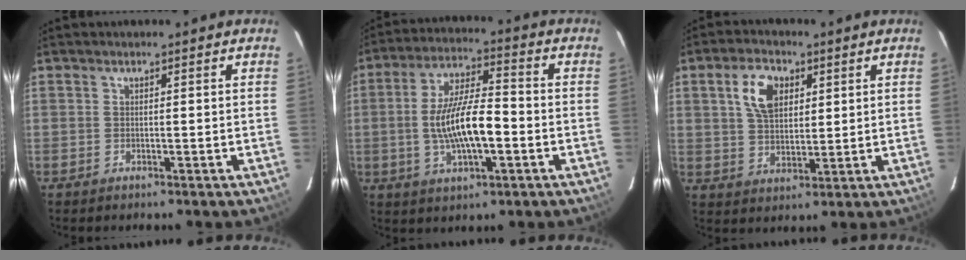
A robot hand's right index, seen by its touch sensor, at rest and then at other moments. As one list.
[{"total": 12.8, "force": [-2.4, 4.0, 11.9], "torque": [-0.231, 0.001, -0.040]}, {"total": 8.4, "force": [3.1, 5.0, 5.9], "torque": [-0.109, 0.018, 0.061]}]